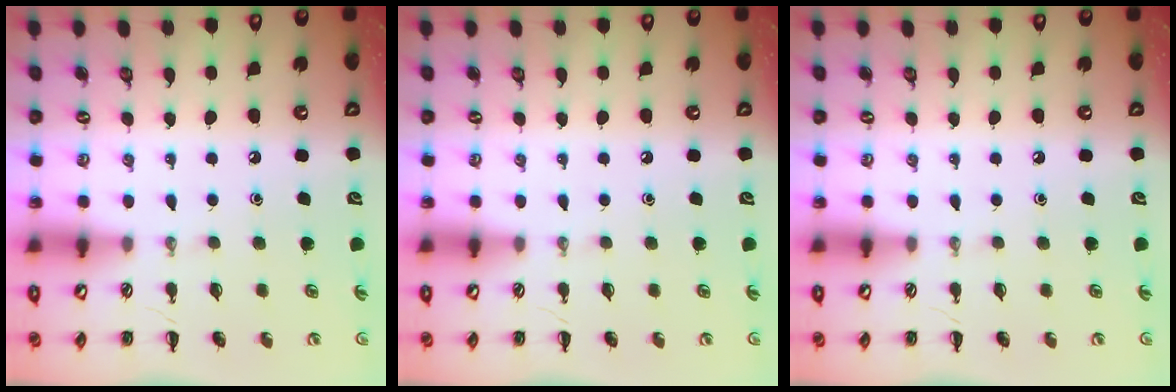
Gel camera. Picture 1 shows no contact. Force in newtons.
{"total": 0.0}
{"total": 0.0}